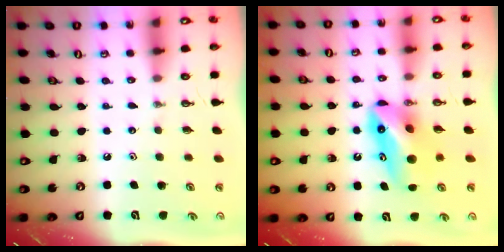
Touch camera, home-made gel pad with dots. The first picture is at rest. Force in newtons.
{"total": 9.8, "press": 9.1, "slide": 3.6}